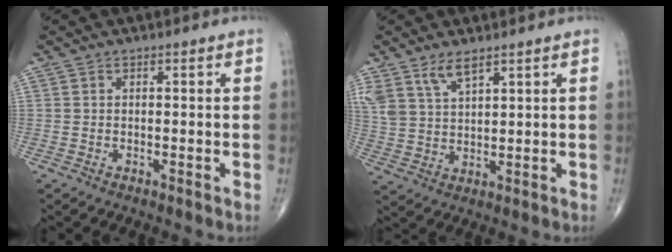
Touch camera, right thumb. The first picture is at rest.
{"total": 6.2, "force": [4.5, 2.3, 3.6], "torque": [-0.067, -0.019, 0.095]}